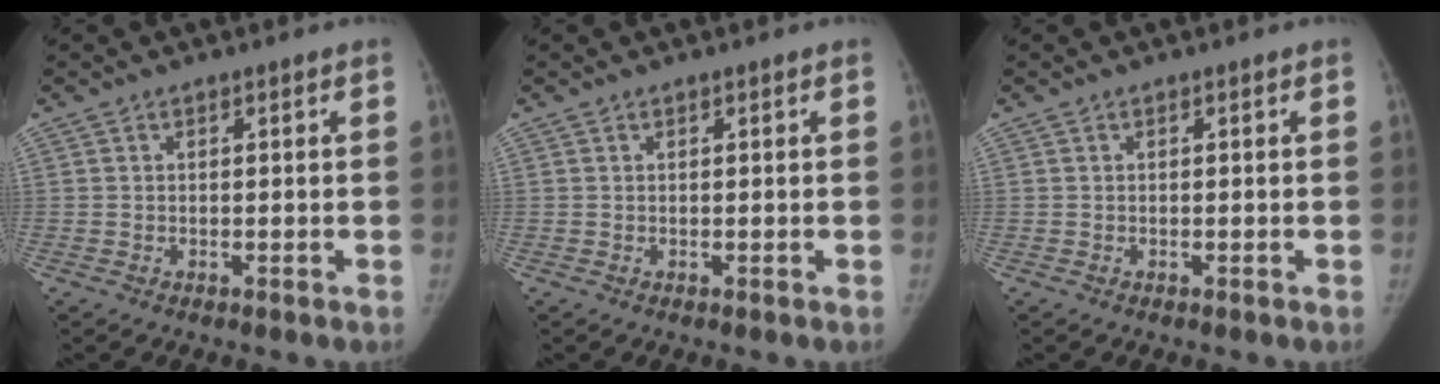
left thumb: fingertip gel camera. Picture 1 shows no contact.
{"total": 0.0}
{"total": 0.0}